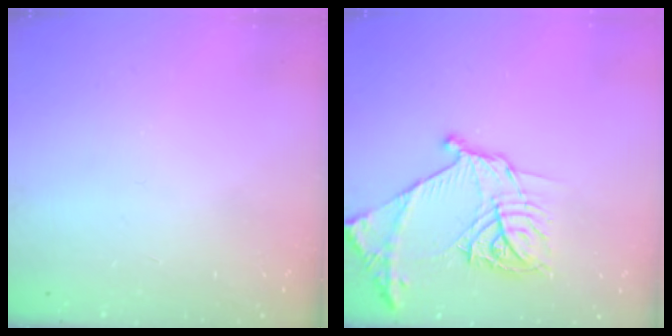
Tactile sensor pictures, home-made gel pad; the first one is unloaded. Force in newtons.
{"total": 18.4, "press": 18.3, "slide": 1.9}